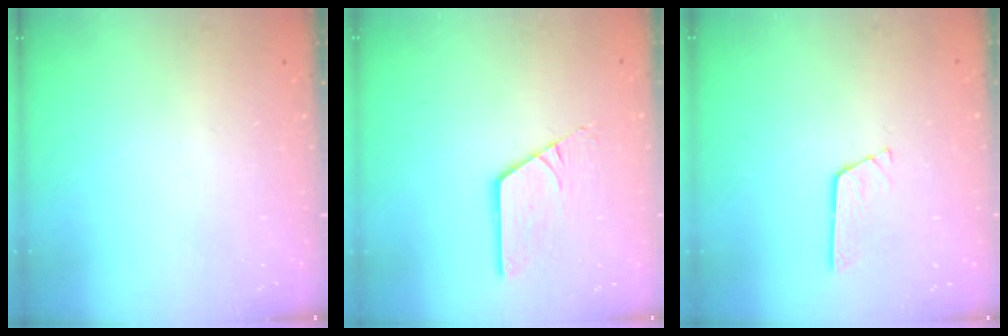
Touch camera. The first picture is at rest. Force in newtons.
{"total": 5.3, "press": 5.2, "slide": 0.5}
{"total": 3.1, "press": 3.1, "slide": 0.2}